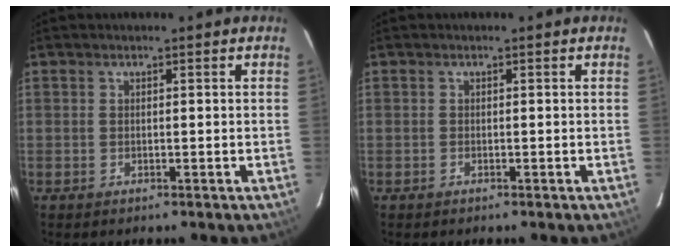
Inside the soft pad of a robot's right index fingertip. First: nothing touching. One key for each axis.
{"total": 0.0}